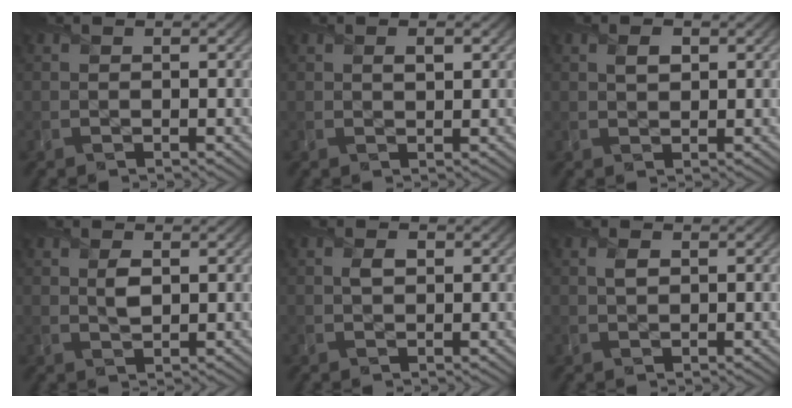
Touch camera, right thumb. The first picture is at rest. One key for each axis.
{"total": 1.1, "fx": 0.5, "fy": 0.6, "fz": 0.7, "tx": -0.012, "ty": -0.005, "tz": 0.010}
{"total": 1.7, "fx": 0.7, "fy": 1.2, "fz": 1.1, "tx": -0.020, "ty": -0.001, "tz": 0.013}
{"total": 2.1, "fx": 0.6, "fy": 1.1, "fz": 1.6, "tx": -0.034, "ty": -0.004, "tz": 0.014}
{"total": 1.2, "fx": 0.3, "fy": 0.8, "fz": 0.8, "tx": -0.015, "ty": -0.001, "tz": 0.006}
{"total": 1.2, "fx": 0.4, "fy": 0.8, "fz": 0.8, "tx": -0.018, "ty": 0.000, "tz": 0.009}